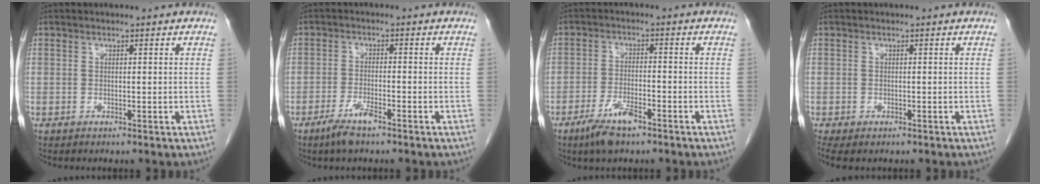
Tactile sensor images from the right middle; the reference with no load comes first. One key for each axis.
{"total": 4.0, "fx": -2.9, "fy": 0.6, "fz": 2.7, "tx": -0.058, "ty": -0.003, "tz": -0.054}
{"total": 5.7, "fx": -3.9, "fy": 1.5, "fz": 3.9, "tx": -0.081, "ty": -0.004, "tz": -0.069}
{"total": 4.0, "fx": -2.7, "fy": 2.0, "fz": 2.1, "tx": -0.036, "ty": -0.010, "tz": -0.042}